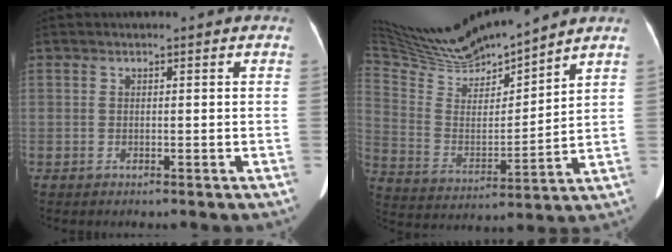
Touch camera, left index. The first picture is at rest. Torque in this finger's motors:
{"motor_torque": [-0.73, -1.41, -0.01, 0.00]}